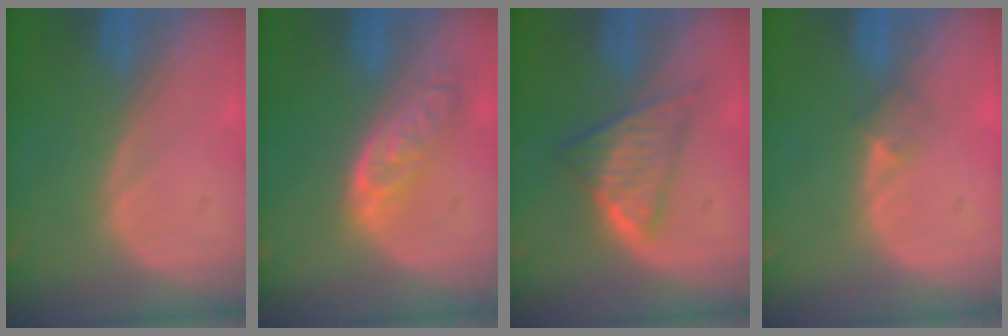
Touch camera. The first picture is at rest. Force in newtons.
{"total": 6.3, "press": 5.7, "slide": 2.7}
{"total": 6.1, "press": 5.8, "slide": 2.0}
{"total": 2.0, "press": 1.6, "slide": 1.1}